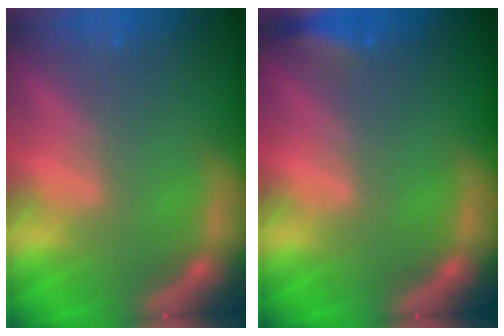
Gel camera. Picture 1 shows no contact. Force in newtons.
{"total": 2.9}